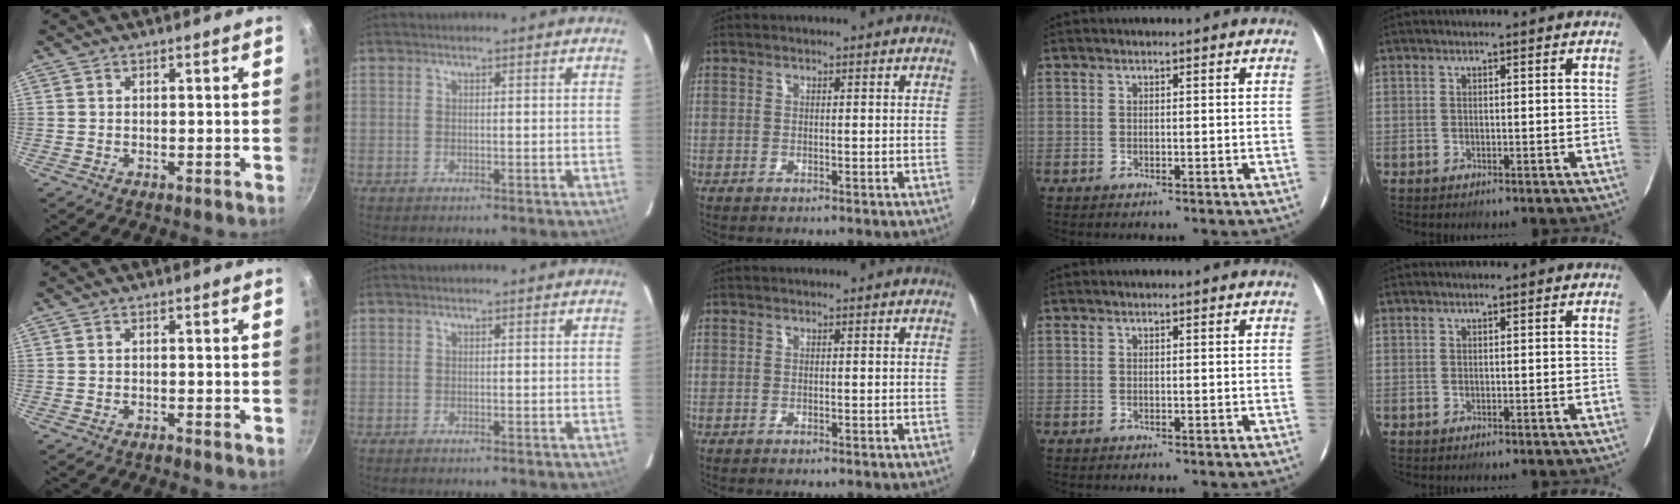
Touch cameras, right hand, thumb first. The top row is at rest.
{"thumb": {"total": 0.5, "force": [-0.5, 0.1, 0.3], "torque": [-0.009, 0.005, -0.010]}}